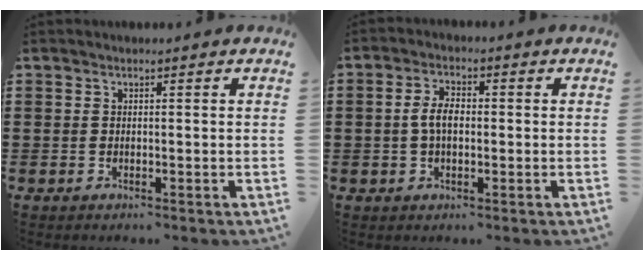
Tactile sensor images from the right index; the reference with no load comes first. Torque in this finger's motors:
{"motor_torque": [0.21, -0.19, 0.11, 0.10]}